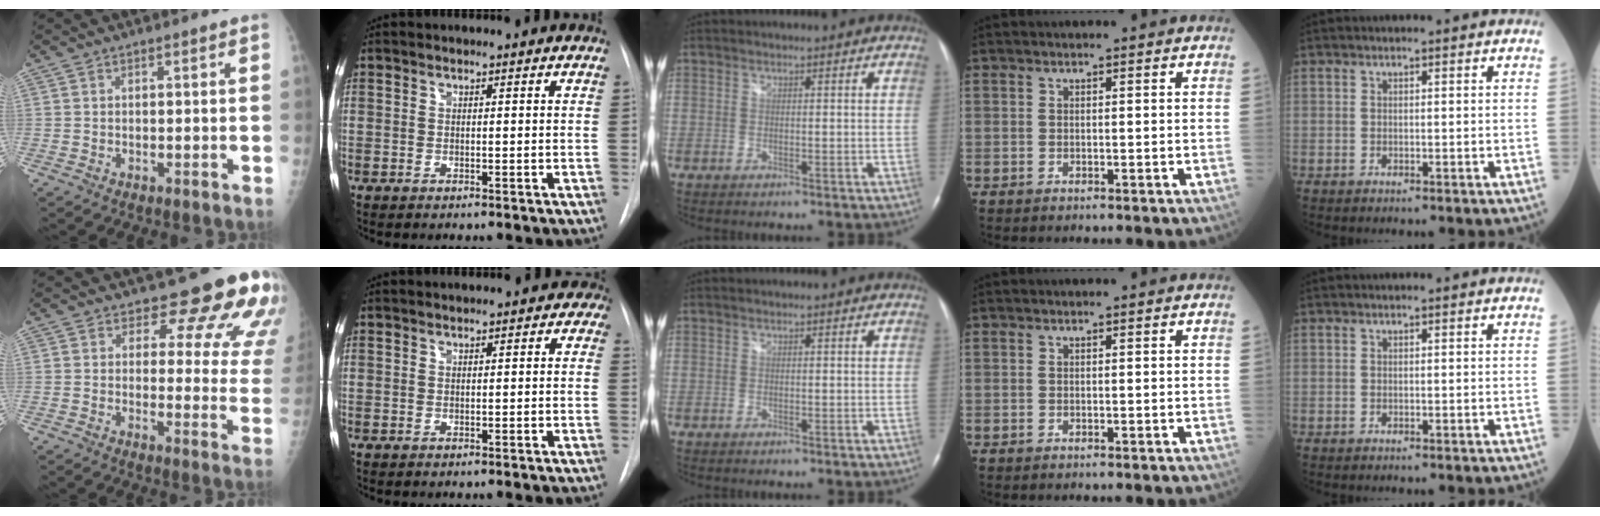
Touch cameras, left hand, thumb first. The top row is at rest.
{"thumb": {"total": 13.3, "force": [10.8, 5.4, 5.6], "torque": [-0.016, -0.078, 0.096]}, "index": {"total": 1.6, "force": [0.2, 1.1, 1.1], "torque": [-0.003, 0.004, -0.004]}}